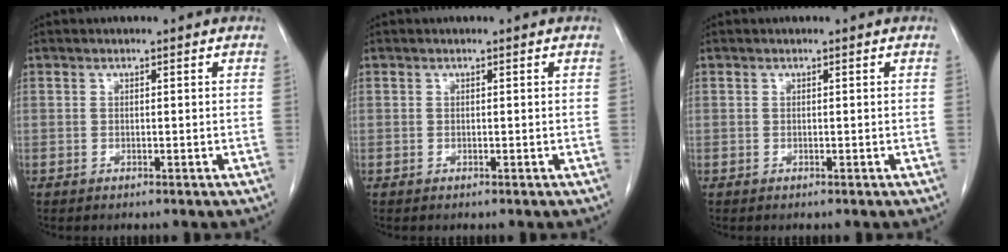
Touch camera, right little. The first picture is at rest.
{"total": 0.0}
{"total": 0.0}